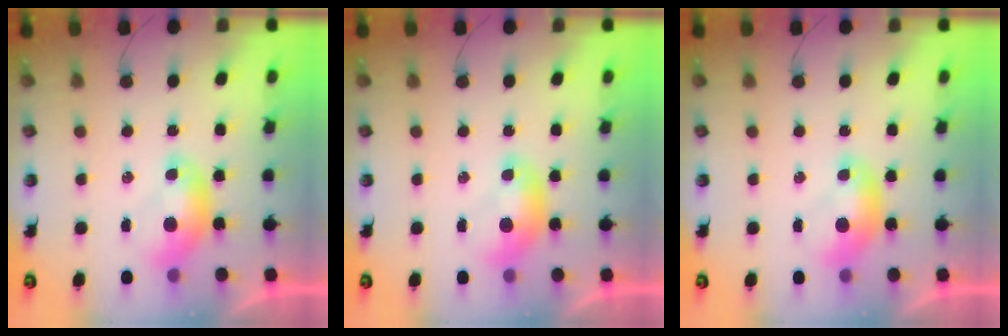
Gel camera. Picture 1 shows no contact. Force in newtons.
{"total": 0.0}
{"total": 0.0}